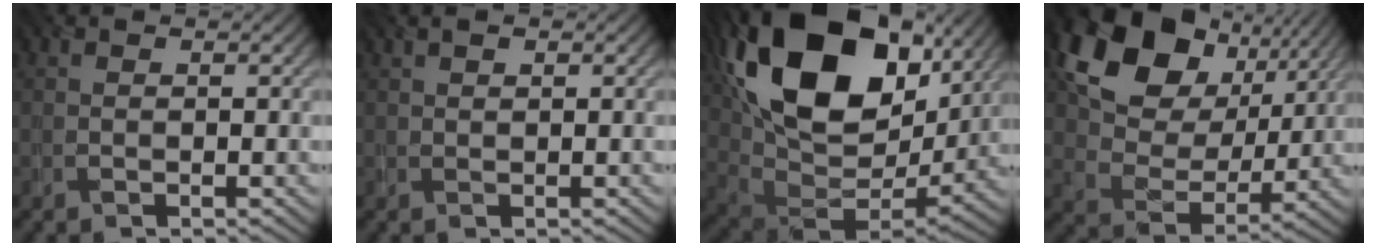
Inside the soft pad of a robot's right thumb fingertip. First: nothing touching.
{"total": 1.6, "force": [1.1, 0.6, 1.0], "torque": [-0.019, 0.007, 0.021]}
{"total": 21.7, "force": [9.5, 13.5, 14.1], "torque": [-0.290, 0.028, 0.170]}
{"total": 16.6, "force": [8.6, 11.2, 8.8], "torque": [-0.190, 0.020, 0.151]}